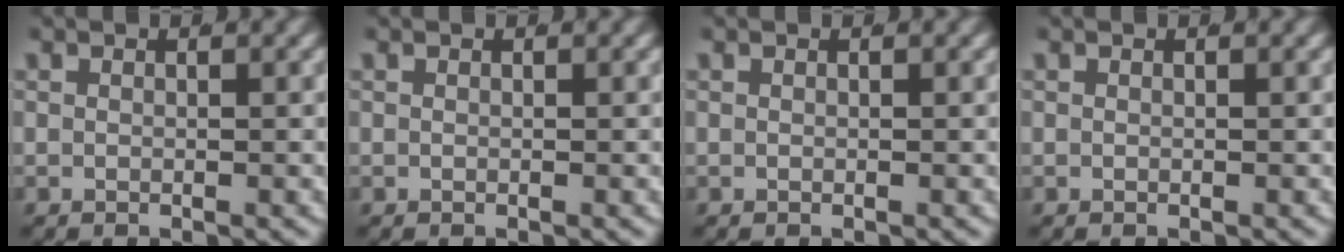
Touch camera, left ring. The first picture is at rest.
{"total": 0.0}
{"total": 0.0}
{"total": 0.0}